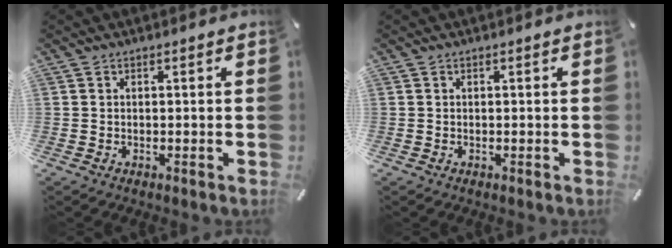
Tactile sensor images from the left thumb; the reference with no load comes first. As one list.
[{"total": 0.0}]